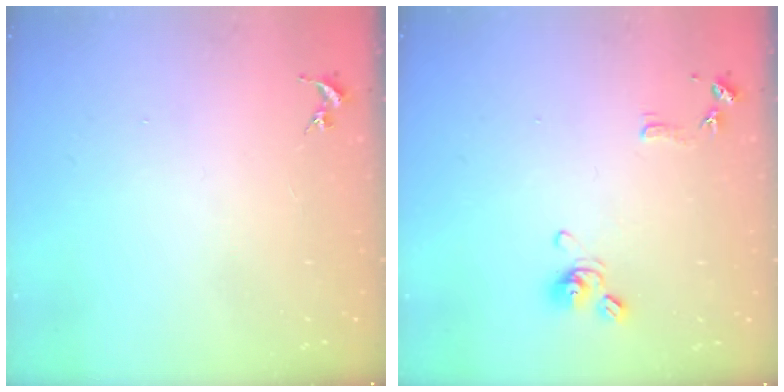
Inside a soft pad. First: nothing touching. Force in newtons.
{"total": 10.0, "press": 9.9, "slide": 1.2}